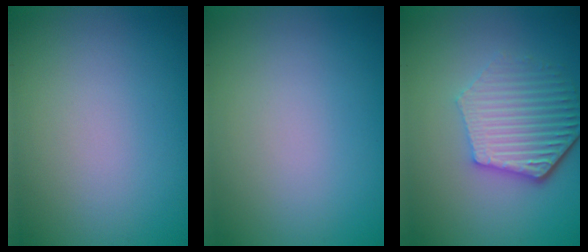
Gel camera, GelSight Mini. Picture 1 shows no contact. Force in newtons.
{"total": 0.0}
{"total": 5.8, "press": 4.4, "slide": 3.8}